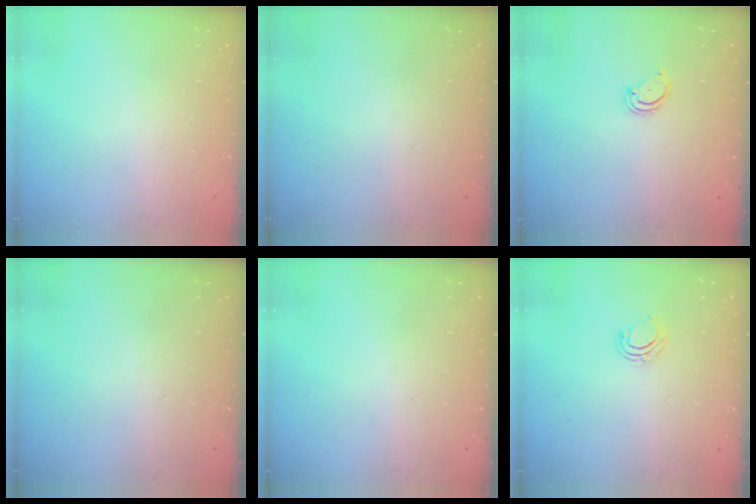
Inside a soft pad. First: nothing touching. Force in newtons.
{"total": 0.0}
{"total": 2.0, "press": 2.0, "slide": 0.2}
{"total": 0.0}
{"total": 0.0}
{"total": 5.0, "press": 4.9, "slide": 1.0}